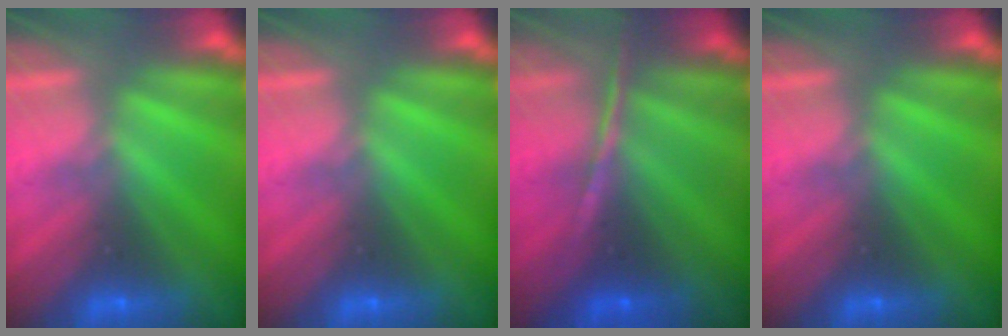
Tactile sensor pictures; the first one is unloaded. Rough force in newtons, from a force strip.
{"total": 0.0}
{"total": 1.3}
{"total": 0.0}